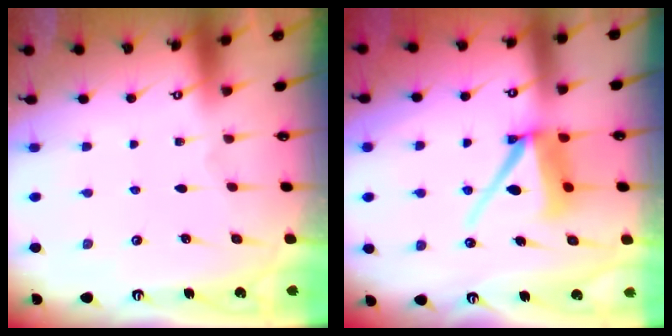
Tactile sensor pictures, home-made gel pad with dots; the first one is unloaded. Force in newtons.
{"total": 10.1, "press": 10.0, "slide": 1.5}